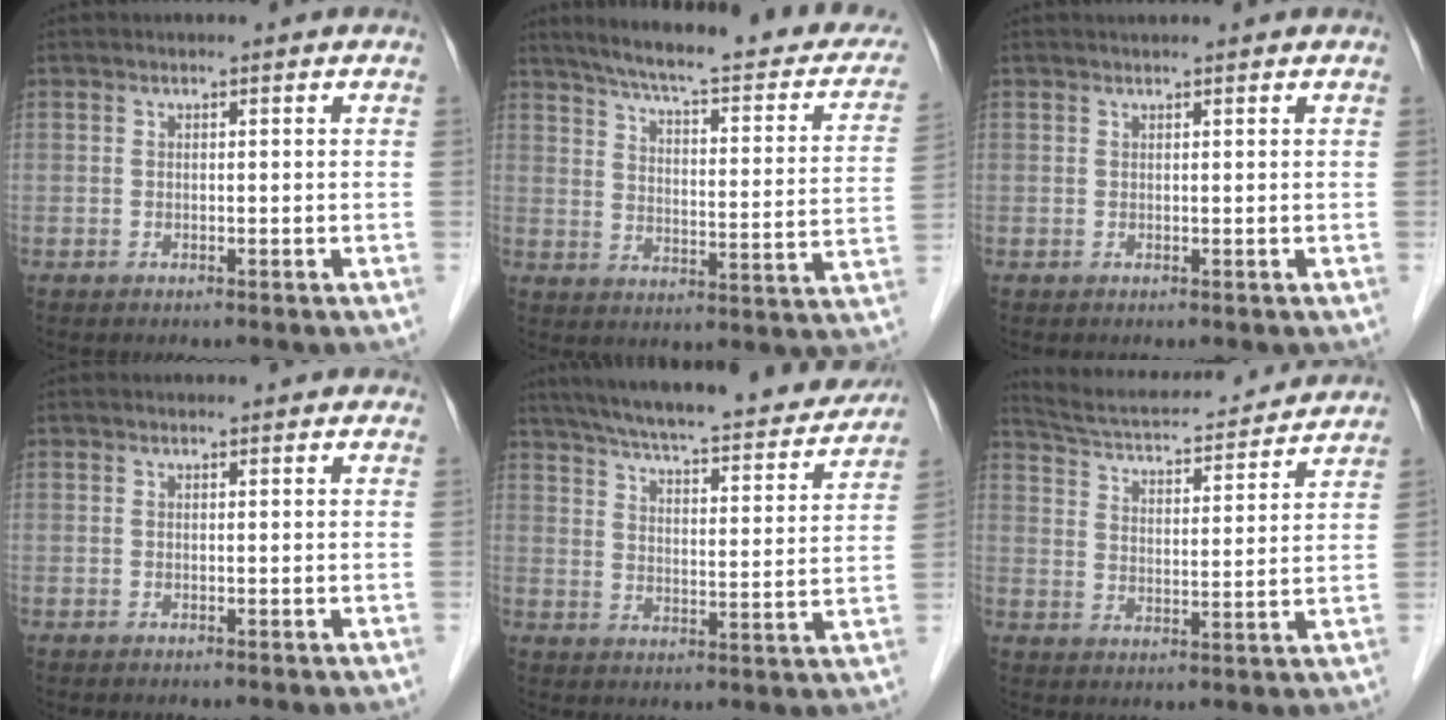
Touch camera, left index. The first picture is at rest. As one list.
[{"total": 24.7, "force": [20.7, 4.0, 12.8], "torque": [-0.174, -0.022, 0.253]}, {"total": 2.2, "force": [2.1, 0.0, 0.8], "torque": [-0.010, 0.021, 0.028]}, {"total": 2.6, "force": [2.4, 0.8, 0.8], "torque": [-0.013, 0.018, 0.021]}, {"total": 25.6, "force": [22.7, 3.7, 11.2], "torque": [-0.181, -0.017, 0.296]}, {"total": 18.2, "force": [17.2, 2.5, 5.4], "torque": [-0.086, 0.012, 0.242]}]